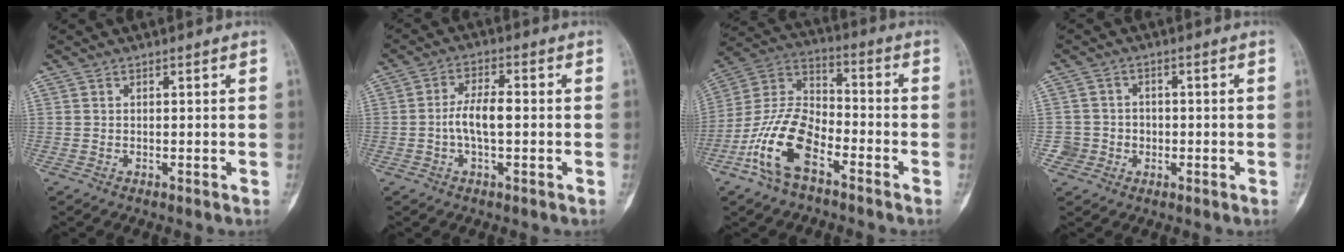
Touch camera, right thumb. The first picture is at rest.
{"total": 5.7, "force": [-0.7, 2.3, 5.2], "torque": [-0.103, 0.016, -0.019]}
{"total": 14.6, "force": [-7.2, 7.3, 10.4], "torque": [-0.204, 0.046, -0.148]}
{"total": 4.0, "force": [-0.9, 3.9, -0.1], "torque": [0.034, 0.015, -0.018]}